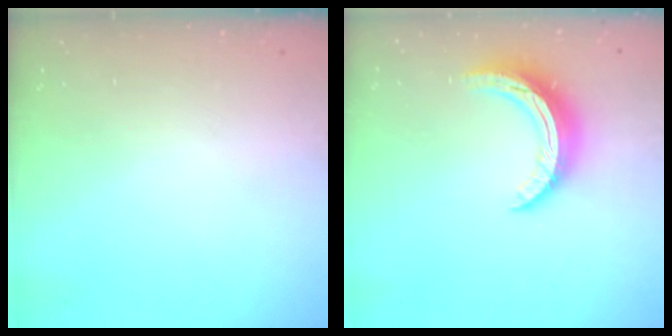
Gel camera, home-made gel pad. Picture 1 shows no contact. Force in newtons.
{"total": 10.8, "press": 10.8, "slide": 0.5}